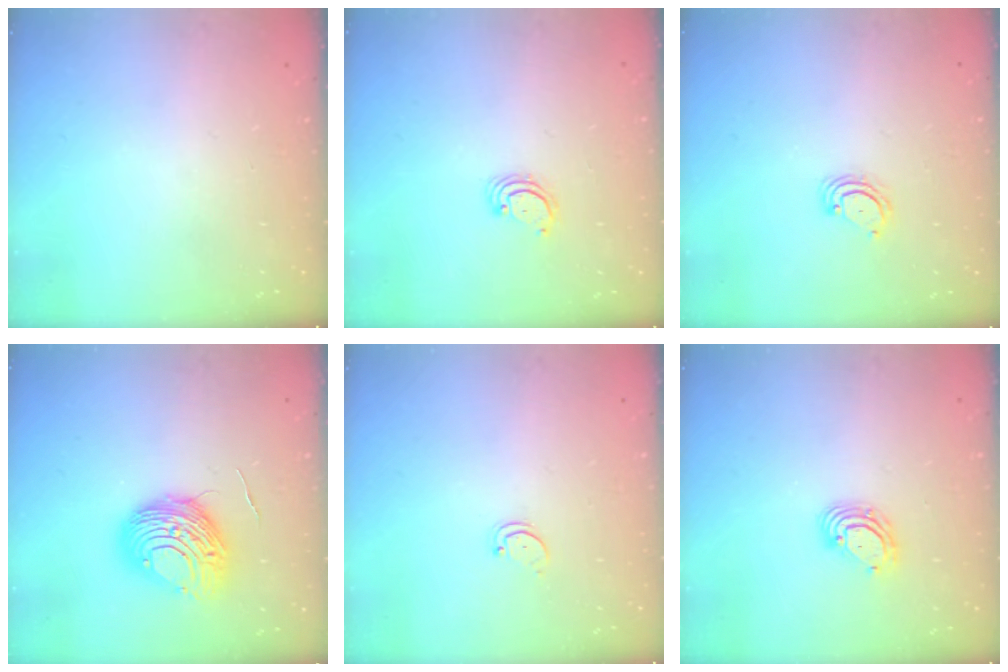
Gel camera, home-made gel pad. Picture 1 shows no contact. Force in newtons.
{"total": 2.8, "press": 2.8, "slide": 0.2}
{"total": 2.3, "press": 2.3, "slide": 0.2}
{"total": 10.8, "press": 10.8, "slide": 1.1}
{"total": 1.6, "press": 1.6, "slide": 0.4}
{"total": 6.2, "press": 6.1, "slide": 0.9}